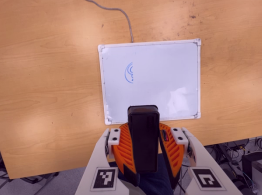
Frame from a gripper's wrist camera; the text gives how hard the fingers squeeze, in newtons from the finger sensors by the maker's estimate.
{"total": 10.3, "left": 9.5, "right": 11.0}